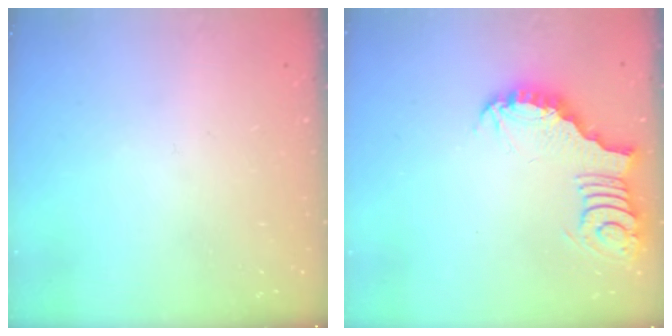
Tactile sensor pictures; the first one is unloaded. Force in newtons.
{"total": 3.7, "press": 3.6, "slide": 0.6}